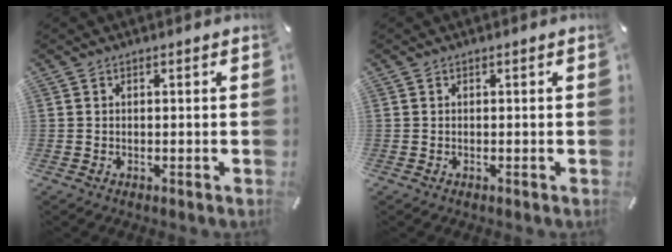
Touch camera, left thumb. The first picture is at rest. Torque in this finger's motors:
{"motor_torque": [0.01, -0.01, 0.00, 0.00, 0.00]}